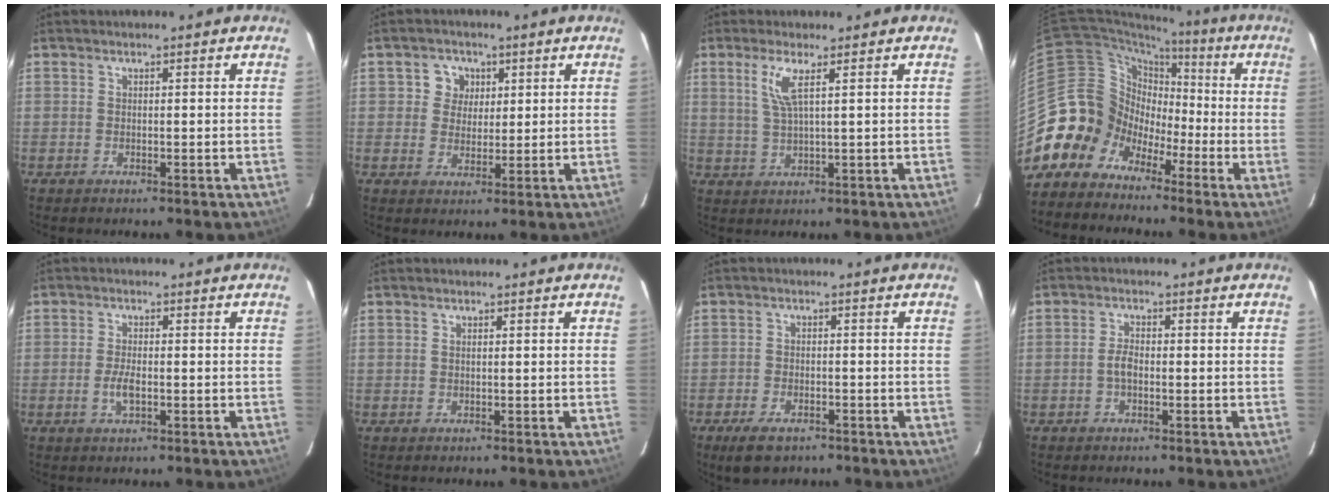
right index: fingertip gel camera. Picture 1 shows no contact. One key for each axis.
{"total": 4.6, "fx": 1.4, "fy": 4.3, "fz": 0.9, "tx": -0.006, "ty": 0.013, "tz": 0.023}
{"total": 4.5, "fx": 1.9, "fy": 0.2, "fz": 4.1, "tx": -0.084, "ty": -0.002, "tz": 0.042}
{"total": 12.7, "fx": -6.8, "fy": 10.6, "fz": 1.4, "tx": -0.056, "ty": 0.049, "tz": -0.135}
{"total": 3.3, "fx": -1.0, "fy": 1.3, "fz": 2.8, "tx": -0.059, "ty": -0.002, "tz": -0.018}
{"total": 0.0}
{"total": 6.4, "fx": -4.5, "fy": 3.3, "fz": 3.3, "tx": -0.084, "ty": -0.011, "tz": -0.072}
{"total": 2.4, "fx": -0.7, "fy": 1.2, "fz": 2.0, "tx": -0.043, "ty": 0.004, "tz": -0.012}